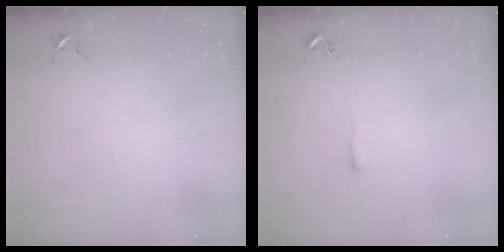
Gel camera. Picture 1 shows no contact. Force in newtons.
{"total": 2.5, "press": 2.5, "slide": 0.5}